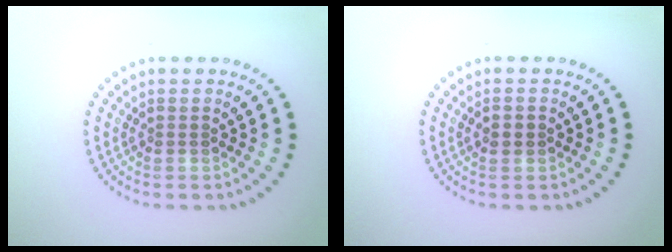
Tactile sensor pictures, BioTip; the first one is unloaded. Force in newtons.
{"total": 1.1, "press": 1.1, "slide": 0.1}